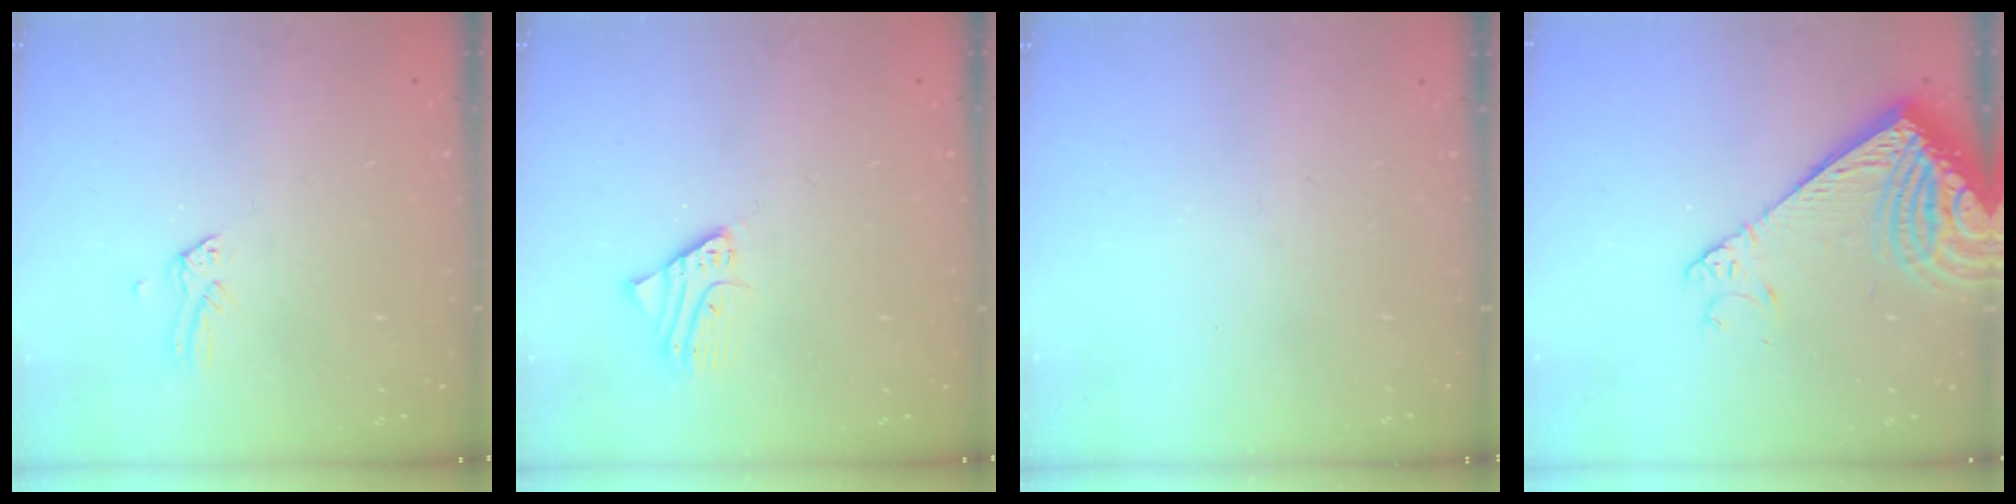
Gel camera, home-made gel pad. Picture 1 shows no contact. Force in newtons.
{"total": 2.1, "press": 2.1, "slide": 0.1}
{"total": 0.0}
{"total": 14.1, "press": 13.9, "slide": 2.2}